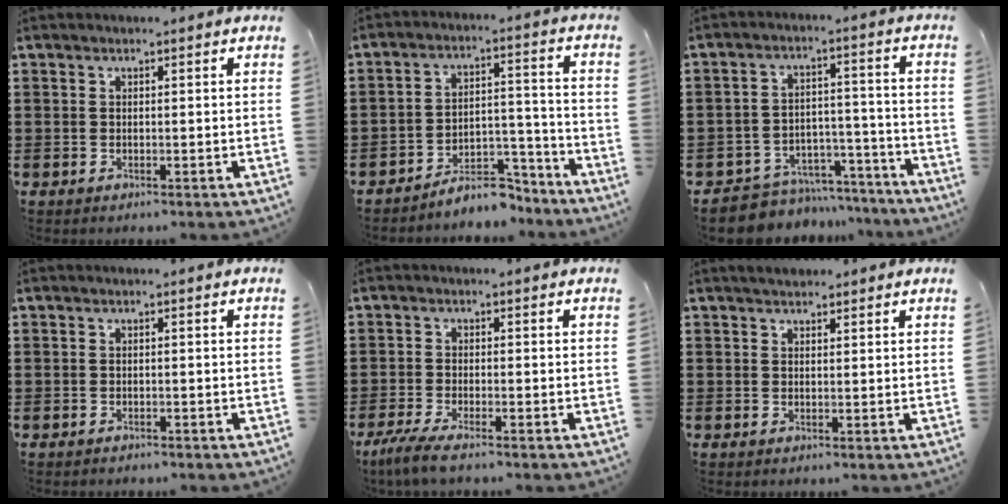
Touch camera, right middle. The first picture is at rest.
{"total": 6.7, "force": [-6.2, 1.8, 1.4], "torque": [-0.015, 0.022, -0.117]}
{"total": 6.3, "force": [-6.1, 1.6, 0.4], "torque": [-0.005, 0.023, -0.121]}
{"total": 0.5, "force": [-0.5, 0.0, 0.1], "torque": [-0.004, -0.003, -0.010]}
{"total": 3.5, "force": [-2.7, 0.0, 2.2], "torque": [-0.059, -0.018, -0.055]}
{"total": 1.4, "force": [1.3, 0.6, 0.0], "torque": [0.004, 0.001, 0.024]}